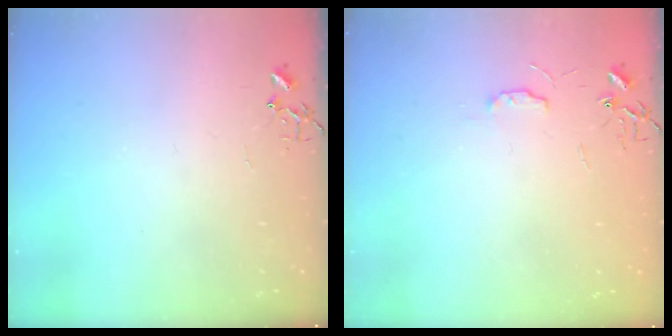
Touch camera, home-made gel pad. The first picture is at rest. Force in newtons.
{"total": 4.9, "press": 4.9, "slide": 0.7}